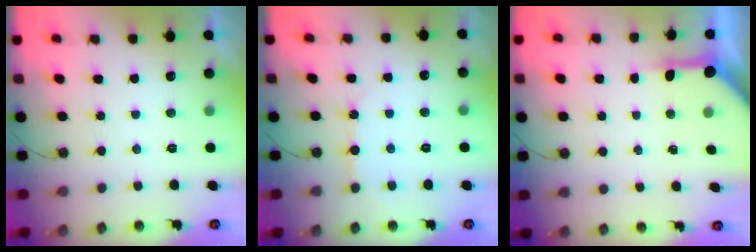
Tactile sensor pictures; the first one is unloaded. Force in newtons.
{"total": 5.4, "press": 5.4, "slide": 0.5}
{"total": 6.1, "press": 6.1, "slide": 0.4}